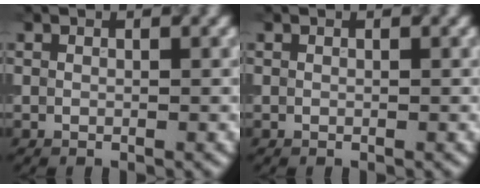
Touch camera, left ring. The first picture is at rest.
{"total": 0.0}